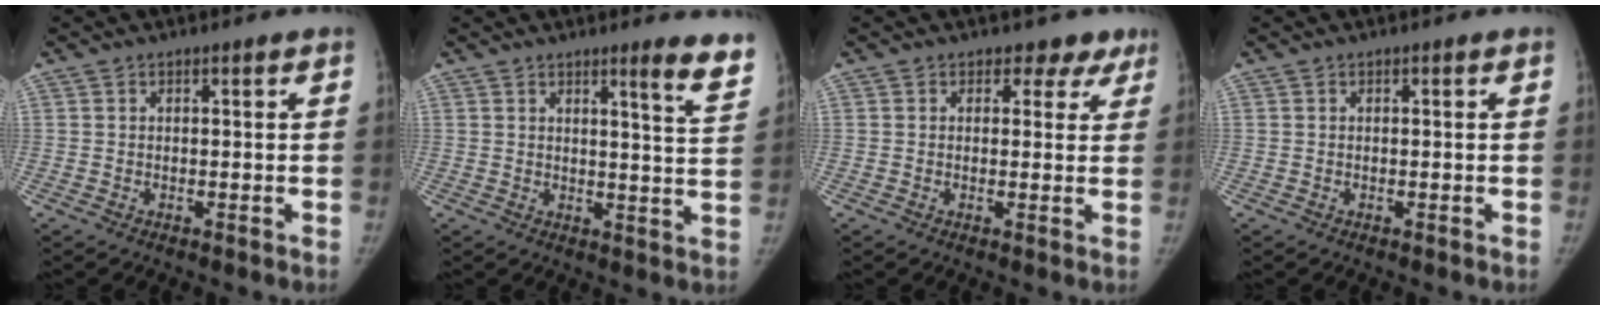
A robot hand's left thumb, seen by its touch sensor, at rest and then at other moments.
{"total": 6.9, "force": [4.6, -0.1, 5.2], "torque": [-0.064, -0.030, 0.055]}
{"total": 3.8, "force": [2.6, 2.8, 0.2], "torque": [0.033, -0.012, 0.015]}
{"total": 0.0}